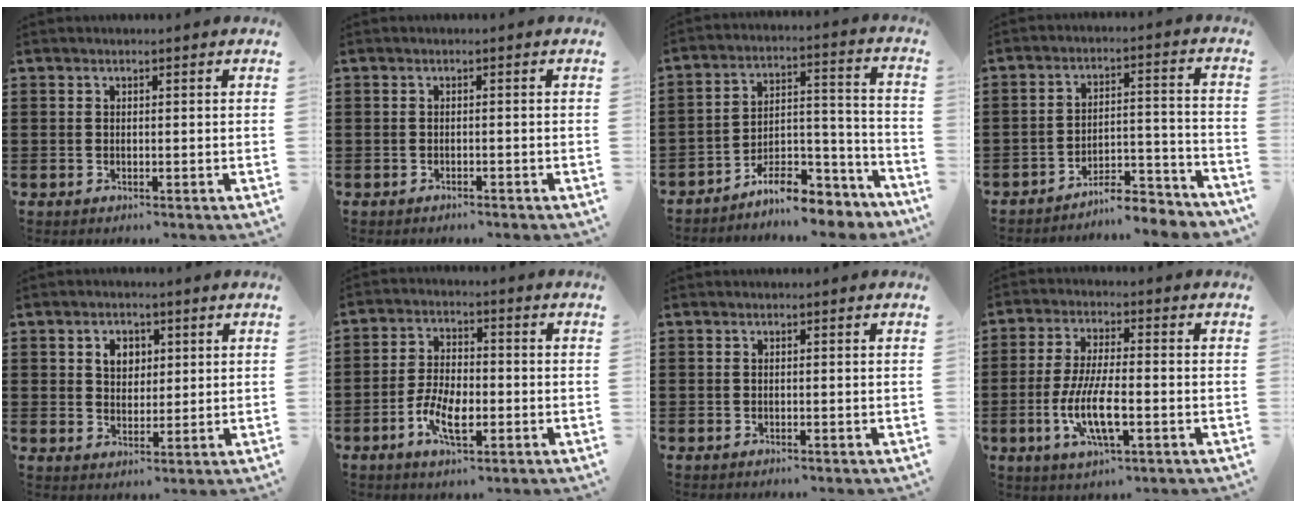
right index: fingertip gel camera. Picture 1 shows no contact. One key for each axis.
{"total": 0.7, "fx": -0.7, "fy": 0.0, "fz": 0.1, "tx": -0.004, "ty": -0.002, "tz": -0.015}
{"total": 8.8, "fx": -7.9, "fy": 2.2, "fz": 2.9, "tx": -0.030, "ty": 0.029, "tz": -0.148}
{"total": 6.9, "fx": -6.6, "fy": 0.8, "fz": 1.7, "tx": -0.020, "ty": 0.020, "tz": -0.128}
{"total": 3.6, "fx": 1.3, "fy": 2.8, "fz": 1.9, "tx": -0.039, "ty": 0.009, "tz": 0.018}
{"total": 6.7, "fx": -2.6, "fy": 3.1, "fz": 5.3, "tx": -0.115, "ty": 0.002, "tz": -0.051}
{"total": 0.0}
{"total": 8.6, "fx": -2.7, "fy": 2.6, "fz": 7.8, "tx": -0.167, "ty": -0.014, "tz": -0.053}